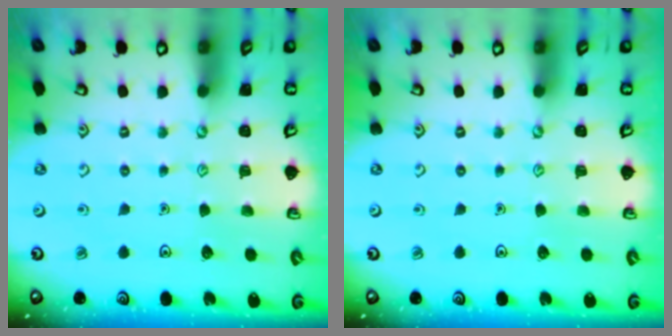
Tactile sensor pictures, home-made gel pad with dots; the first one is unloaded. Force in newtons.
{"total": 0.0}